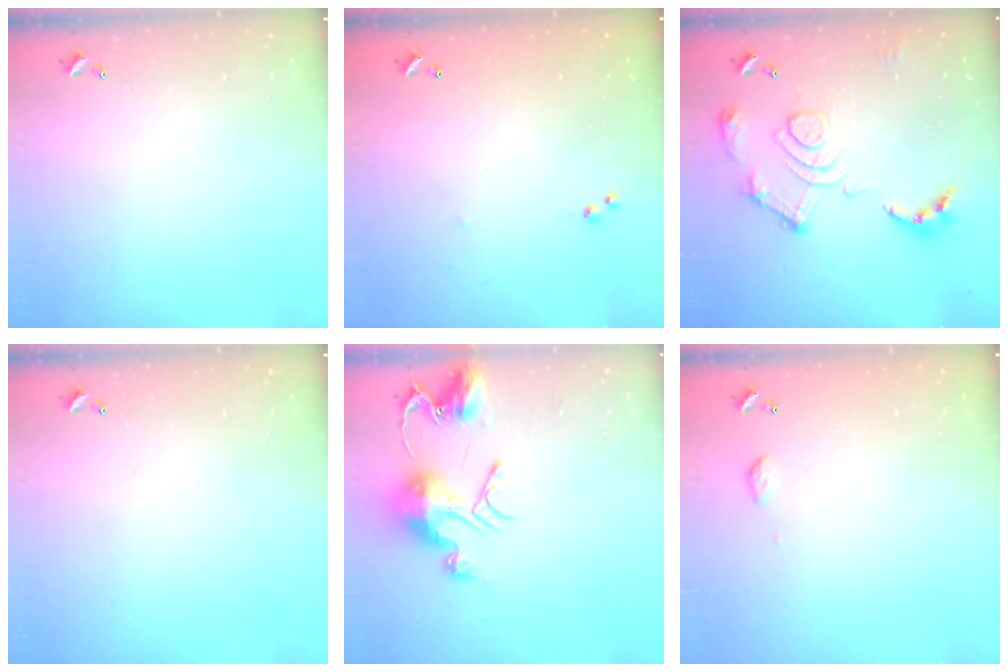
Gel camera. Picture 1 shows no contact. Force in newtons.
{"total": 4.8, "press": 4.7, "slide": 0.4}
{"total": 16.8, "press": 16.7, "slide": 1.6}
{"total": 0.0}
{"total": 12.0, "press": 12.0, "slide": 1.1}
{"total": 3.4, "press": 3.4, "slide": 0.5}